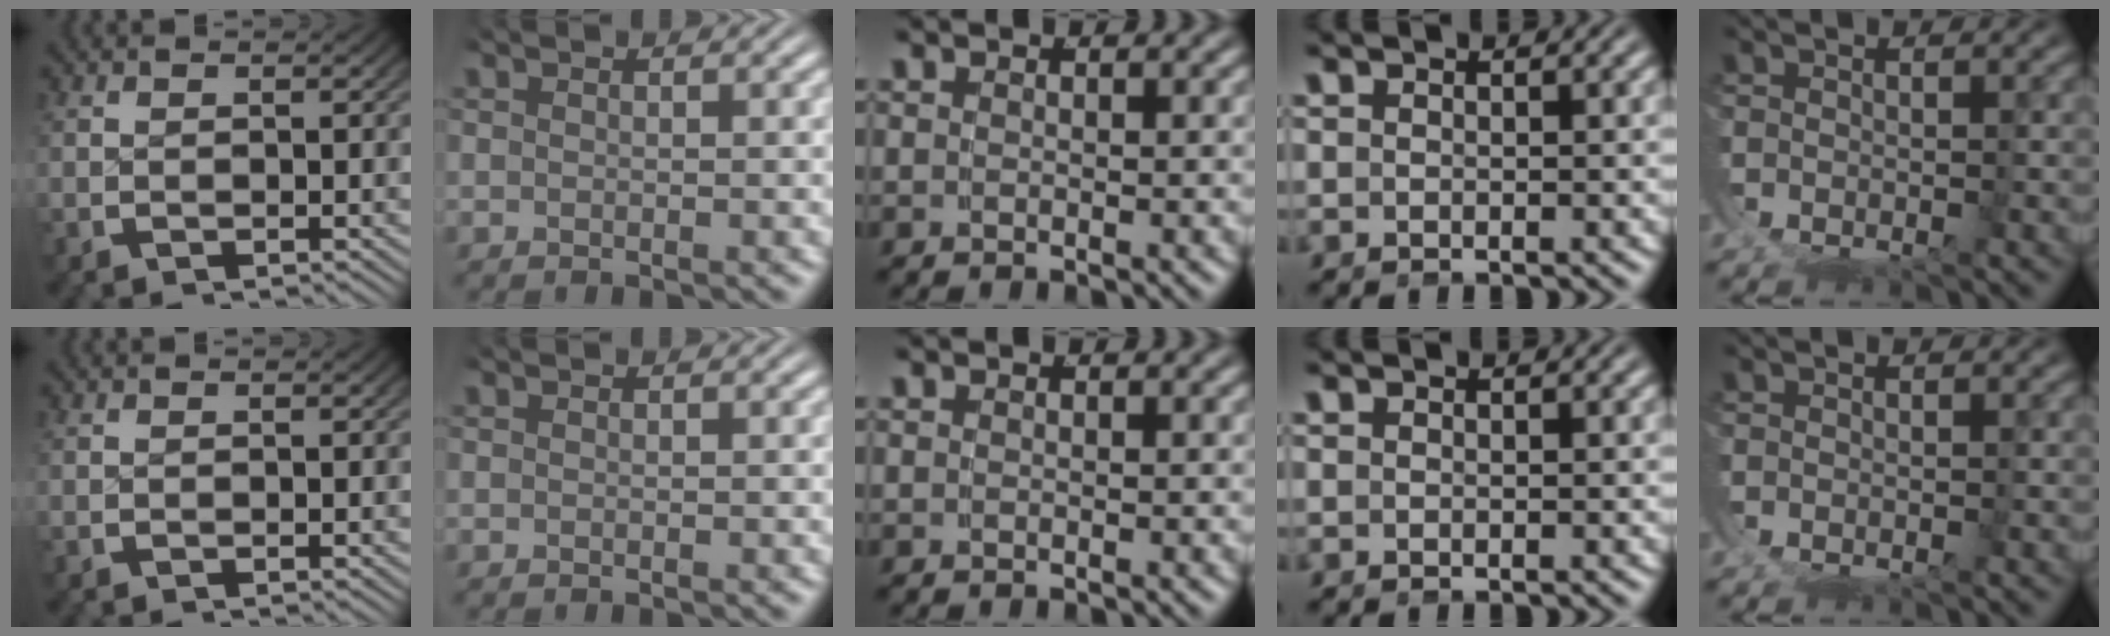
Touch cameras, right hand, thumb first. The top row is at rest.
{}